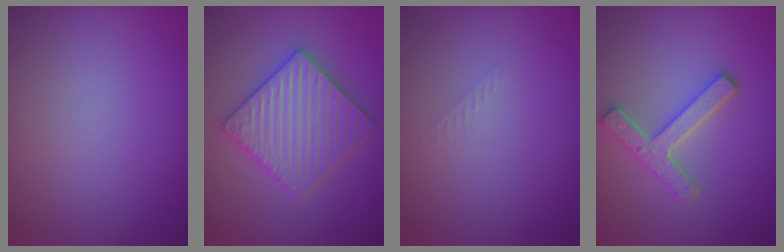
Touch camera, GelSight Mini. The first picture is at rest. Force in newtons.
{"total": 5.9, "press": 5.8, "slide": 1.1}
{"total": 0.8, "press": 0.7, "slide": 0.2}
{"total": 3.8, "press": 3.1, "slide": 2.2}